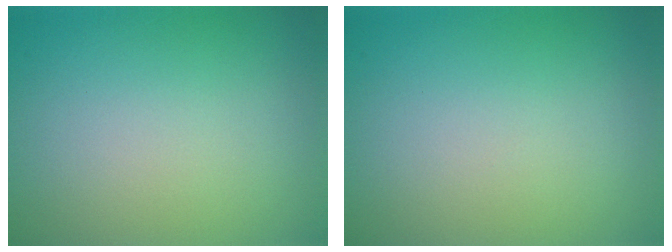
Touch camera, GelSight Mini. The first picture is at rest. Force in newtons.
{"total": 0.0}